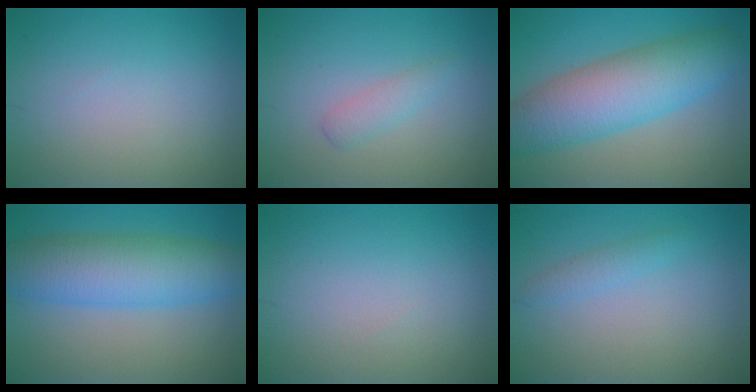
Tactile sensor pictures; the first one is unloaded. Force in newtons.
{"total": 1.5, "press": 1.5, "slide": 0.1}
{"total": 8.6, "press": 8.6, "slide": 0.1}
{"total": 8.0, "press": 8.0, "slide": 0.1}
{"total": 0.0}
{"total": 1.3, "press": 1.3, "slide": 0.1}